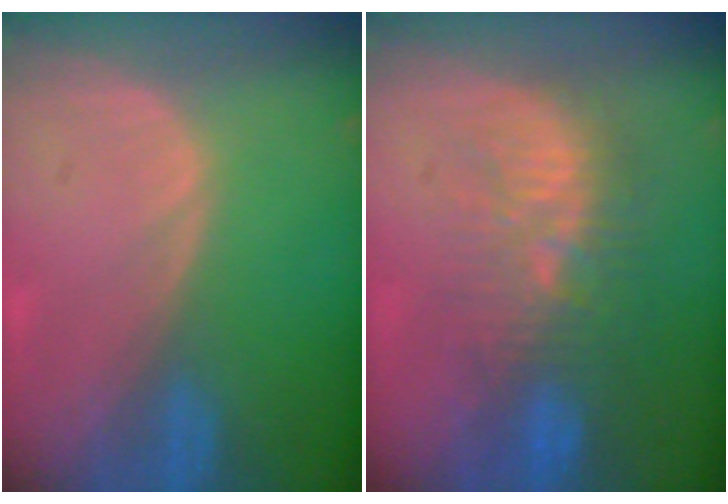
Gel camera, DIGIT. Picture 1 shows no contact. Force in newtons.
{"total": 9.5, "press": 9.0, "slide": 2.8}